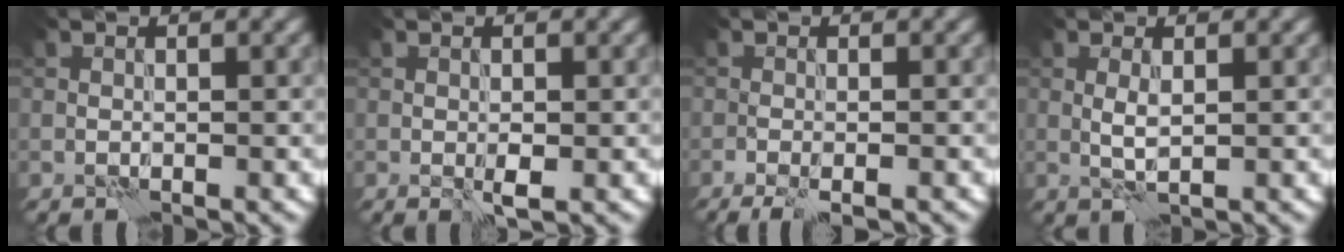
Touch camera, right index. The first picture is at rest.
{"total": 1.3, "force": [-0.2, 0.5, 1.2], "torque": [-0.021, -0.002, -0.004]}
{"total": 2.6, "force": [-1.8, 0.3, 1.8], "torque": [-0.035, -0.003, -0.031]}
{"total": 1.4, "force": [0.4, 0.2, 1.3], "torque": [-0.031, 0.003, 0.008]}